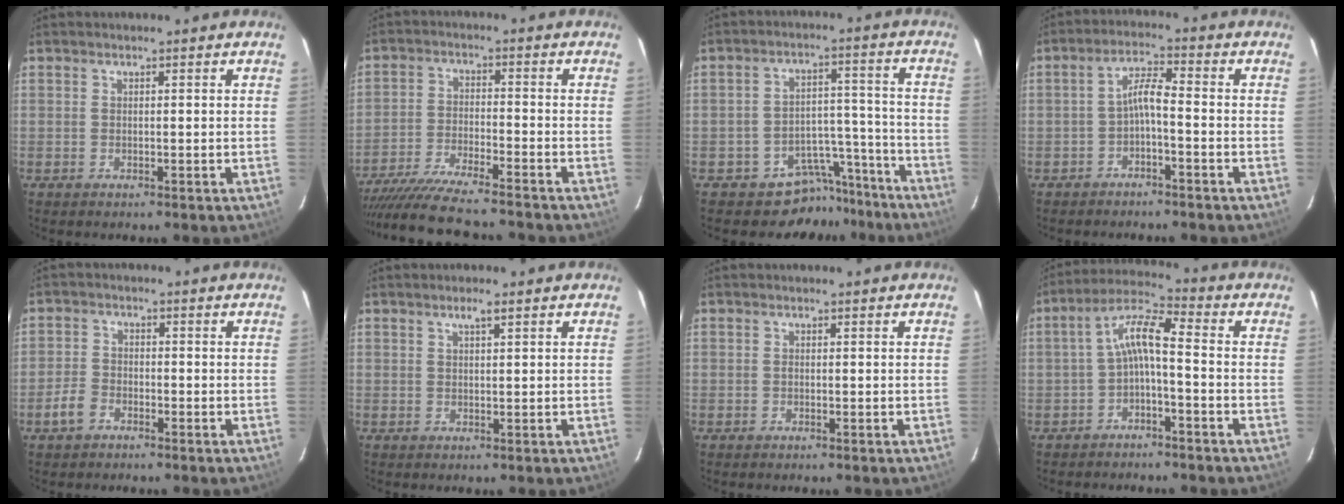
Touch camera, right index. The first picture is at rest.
{"total": 16.3, "force": [-14.6, 1.0, 7.2], "torque": [-0.151, -0.028, -0.245]}
{"total": 9.8, "force": [-8.2, 5.2, 0.9], "torque": [-0.009, 0.052, -0.110]}
{"total": 3.8, "force": [-2.0, 0.5, 3.2], "torque": [-0.074, 0.014, -0.035]}
{"total": 4.0, "force": [-2.6, 2.6, 1.6], "torque": [-0.040, 0.006, -0.048]}
{"total": 1.6, "force": [1.0, 0.2, 1.2], "torque": [-0.023, 0.005, 0.018]}
{"total": 0.0}
{"total": 6.5, "force": [-1.9, 1.3, 6.1], "torque": [-0.141, 0.021, -0.037]}